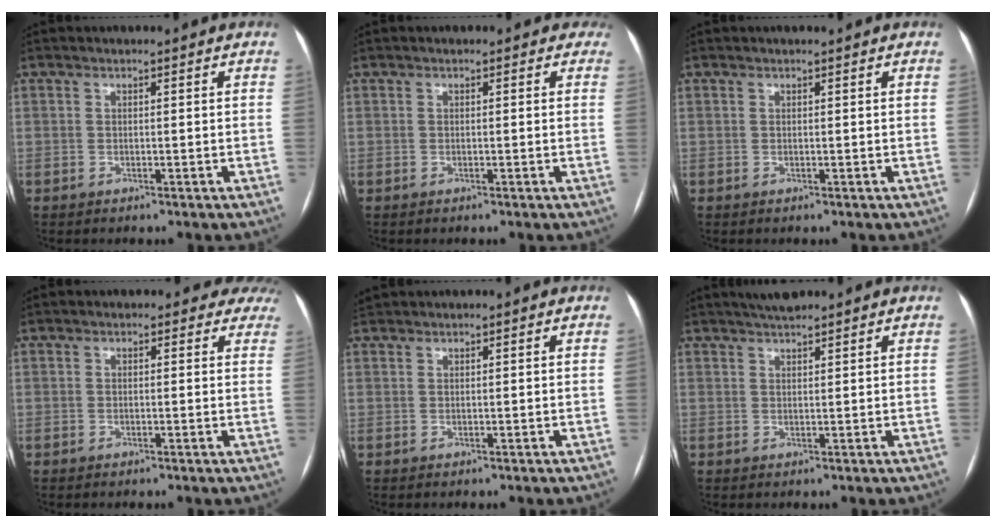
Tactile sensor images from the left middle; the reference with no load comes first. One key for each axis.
{"total": 1.7, "fx": 1.2, "fy": 1.2, "fz": -0.1, "tx": 0.018, "ty": 0.003, "tz": -0.001}
{"total": 0.7, "fx": 0.6, "fy": -0.4, "fz": 0.0, "tx": 0.001, "ty": 0.005, "tz": 0.011}
{"total": 5.9, "fx": 5.2, "fy": 2.9, "fz": 0.0, "tx": 0.040, "ty": -0.001, "tz": 0.025}
{"total": 1.4, "fx": 1.4, "fy": 0.3, "fz": 0.2, "tx": -0.010, "ty": 0.022, "tz": 0.029}
{"total": 3.3, "fx": 3.0, "fy": 0.3, "fz": 1.5, "tx": -0.024, "ty": 0.016, "tz": 0.050}